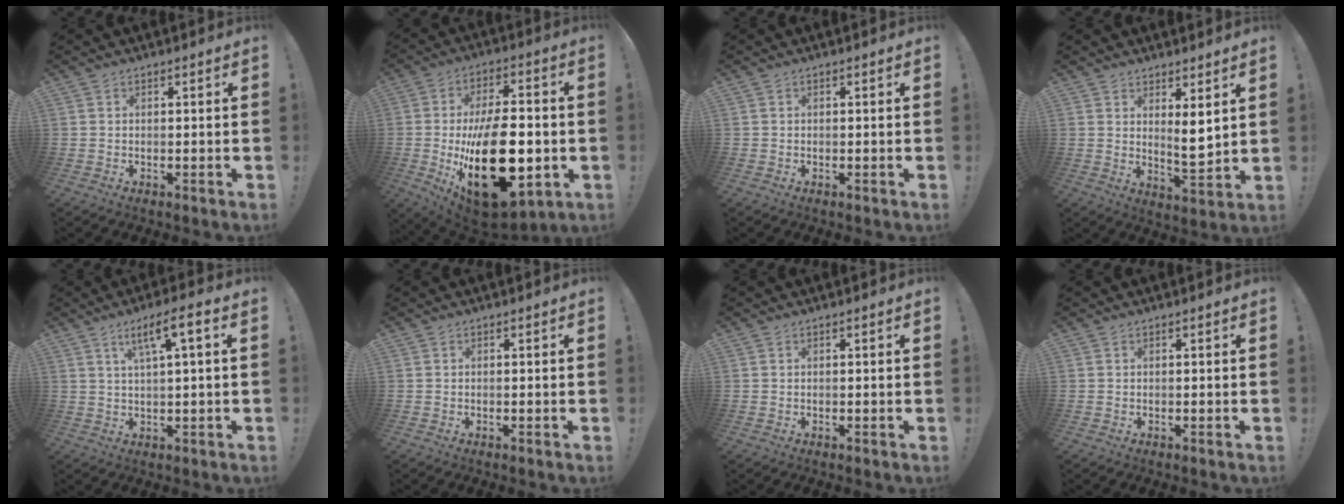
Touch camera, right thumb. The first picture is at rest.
{"total": 29.2, "force": [-4.9, 15.3, 24.4], "torque": [-0.413, 0.009, -0.059]}
{"total": 0.0}
{"total": 6.0, "force": [3.1, 1.6, 4.9], "torque": [-0.062, -0.036, 0.053]}
{"total": 7.6, "force": [2.7, 0.8, 7.1], "torque": [-0.114, -0.006, 0.037]}
{"total": 0.0}
{"total": 0.0}
{"total": 0.0}